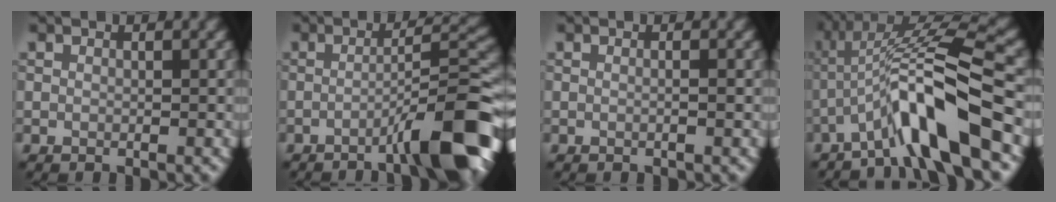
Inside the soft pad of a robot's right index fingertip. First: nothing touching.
{"total": 8.7, "force": [-4.6, 1.0, 7.3], "torque": [-0.094, 0.022, -0.078]}
{"total": 0.6, "force": [0.0, 0.0, 0.6], "torque": [-0.010, -0.002, -0.005]}
{"total": 9.1, "force": [-4.6, 1.2, 7.8], "torque": [-0.133, 0.018, -0.086]}